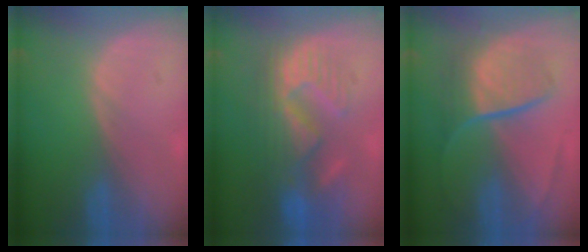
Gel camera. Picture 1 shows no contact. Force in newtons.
{"total": 11.0, "press": 9.8, "slide": 5.0}
{"total": 9.1, "press": 7.6, "slide": 4.9}